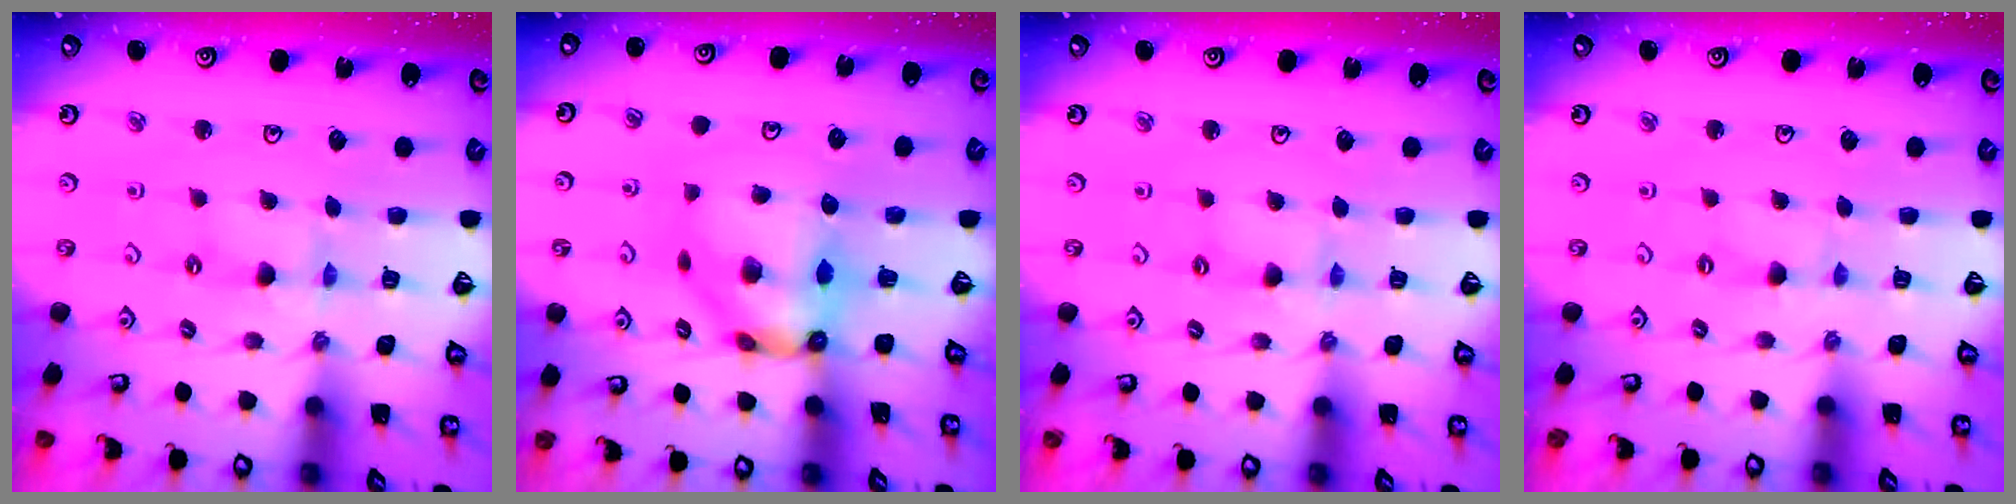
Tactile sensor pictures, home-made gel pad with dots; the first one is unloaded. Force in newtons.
{"total": 8.3, "press": 8.2, "slide": 0.6}
{"total": 2.2, "press": 2.2, "slide": 0.3}
{"total": 0.0}